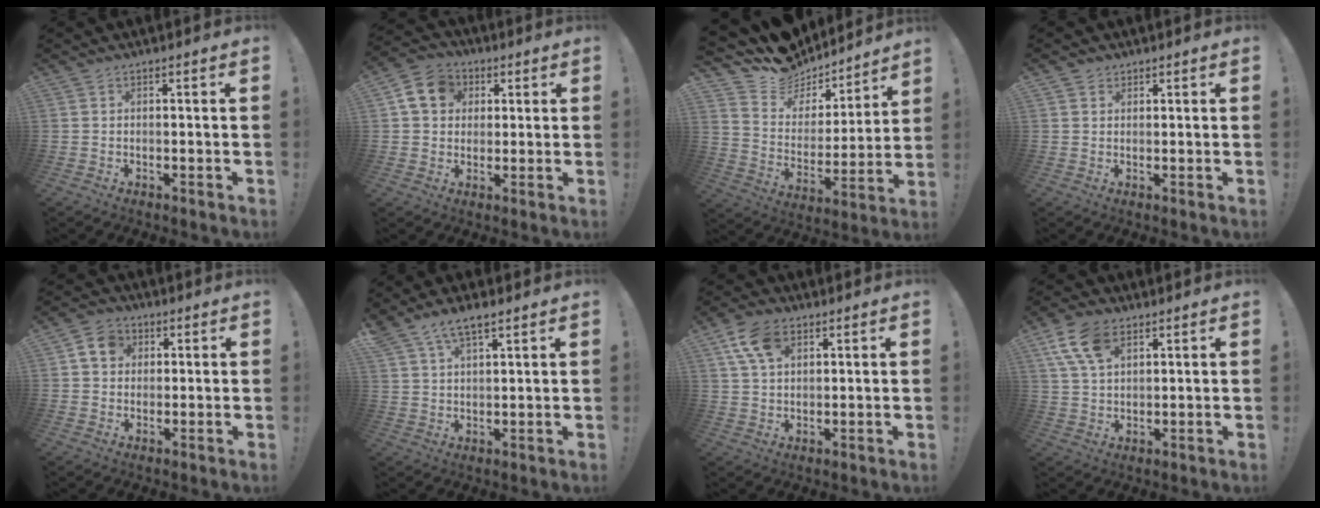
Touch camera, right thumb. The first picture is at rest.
{"total": 10.6, "force": [3.3, 8.9, 4.7], "torque": [-0.068, 0.001, 0.069]}
{"total": 12.0, "force": [10.1, 6.3, 1.8], "torque": [-0.044, -0.091, 0.182]}
{"total": 1.9, "force": [1.2, 1.4, 0.2], "torque": [0.005, -0.007, 0.020]}
{"total": 7.6, "force": [2.4, 6.4, 3.3], "torque": [-0.048, 0.002, 0.048]}
{"total": 6.5, "force": [4.8, 2.4, 3.7], "torque": [-0.064, -0.021, 0.089]}
{"total": 10.4, "force": [4.8, 6.5, 6.6], "torque": [-0.111, -0.003, 0.095]}
{"total": 10.9, "force": [5.3, 6.3, 7.0], "torque": [-0.135, -0.004, 0.104]}